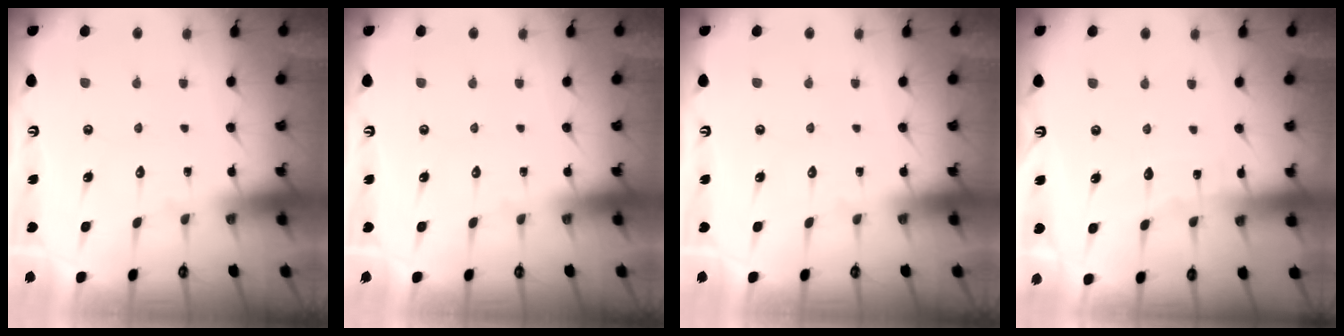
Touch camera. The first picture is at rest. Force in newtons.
{"total": 0.0}
{"total": 0.0}
{"total": 3.2, "press": 3.2, "slide": 0.4}